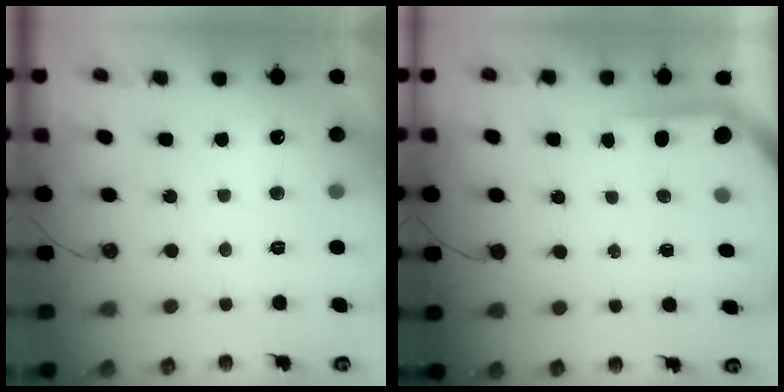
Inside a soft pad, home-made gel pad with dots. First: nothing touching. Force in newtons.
{"total": 3.6, "press": 3.6, "slide": 0.3}